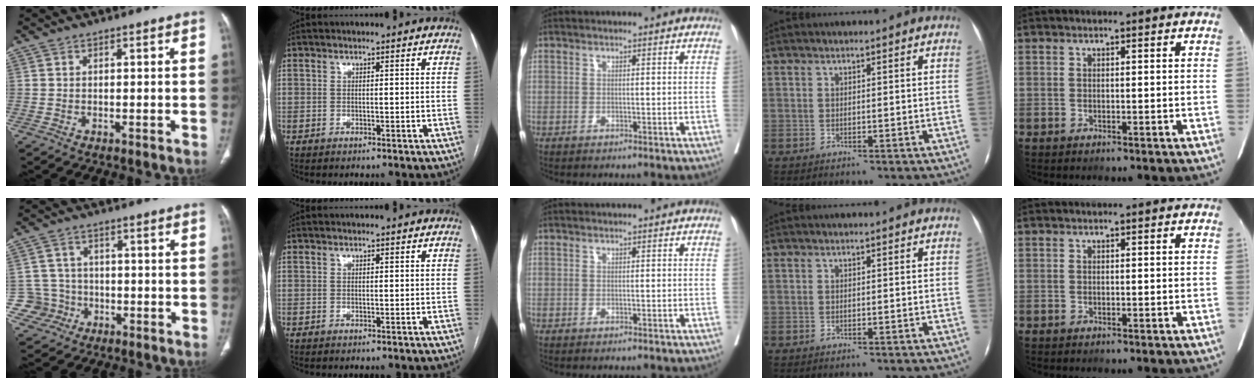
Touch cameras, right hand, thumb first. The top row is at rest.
{"thumb": {"total": 6.5, "force": [-2.0, 6.2, 0.0], "torque": [0.028, 0.017, -0.033]}}